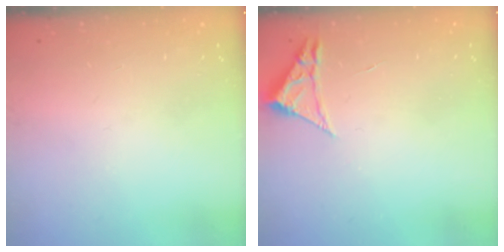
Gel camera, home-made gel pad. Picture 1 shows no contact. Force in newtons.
{"total": 2.3, "press": 2.3, "slide": 0.4}